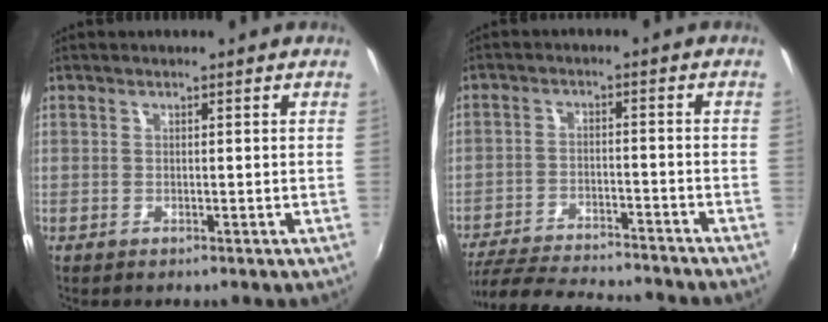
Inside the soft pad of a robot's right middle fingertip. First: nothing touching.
{"total": 17.6, "force": [-15.7, 2.3, 7.6], "torque": [-0.157, -0.022, -0.237]}